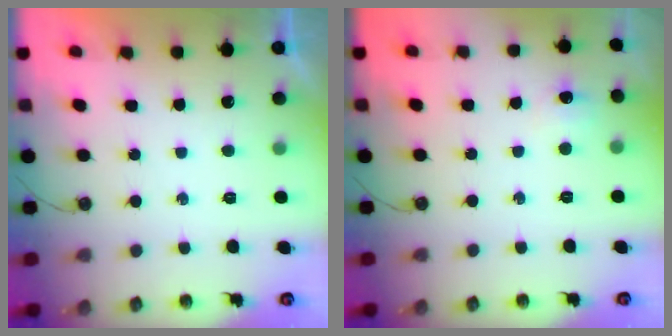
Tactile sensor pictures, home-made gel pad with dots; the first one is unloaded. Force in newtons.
{"total": 5.7, "press": 5.7, "slide": 0.8}